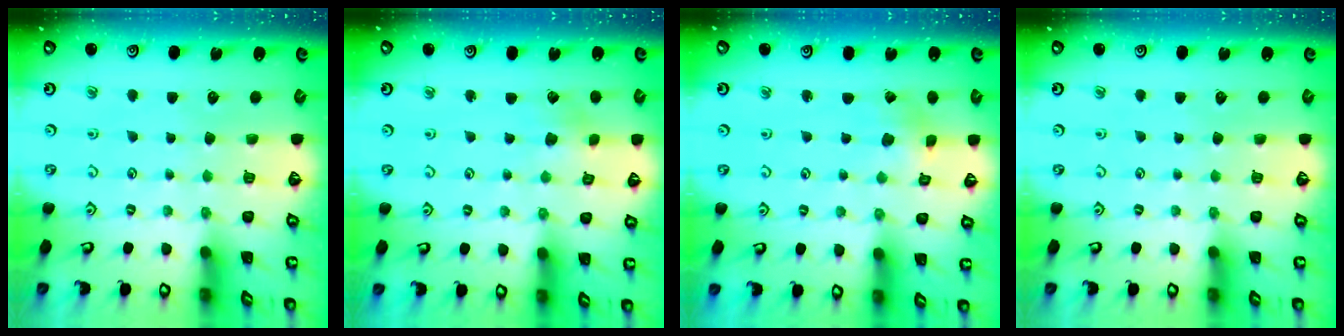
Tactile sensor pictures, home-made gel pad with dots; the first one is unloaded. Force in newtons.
{"total": 2.5, "press": 2.5, "slide": 0.5}
{"total": 1.4, "press": 1.4, "slide": 0.4}
{"total": 0.0}